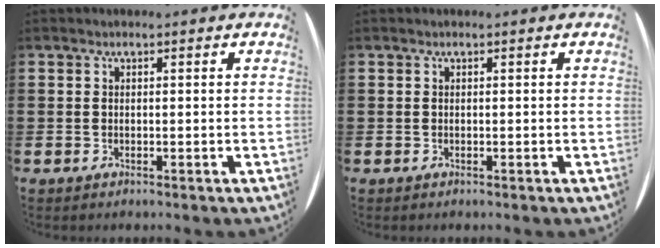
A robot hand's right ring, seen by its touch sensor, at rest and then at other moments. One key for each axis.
{"total": 0.0}